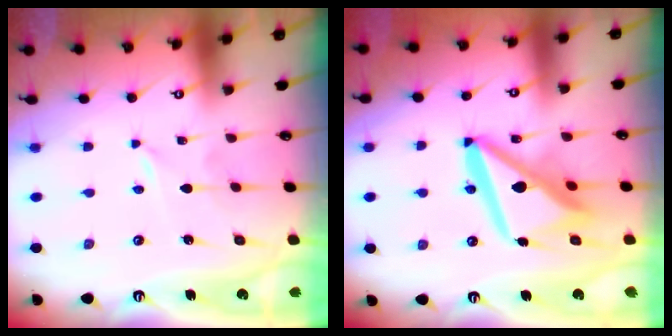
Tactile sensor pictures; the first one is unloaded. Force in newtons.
{"total": 14.4, "press": 14.4, "slide": 1.5}